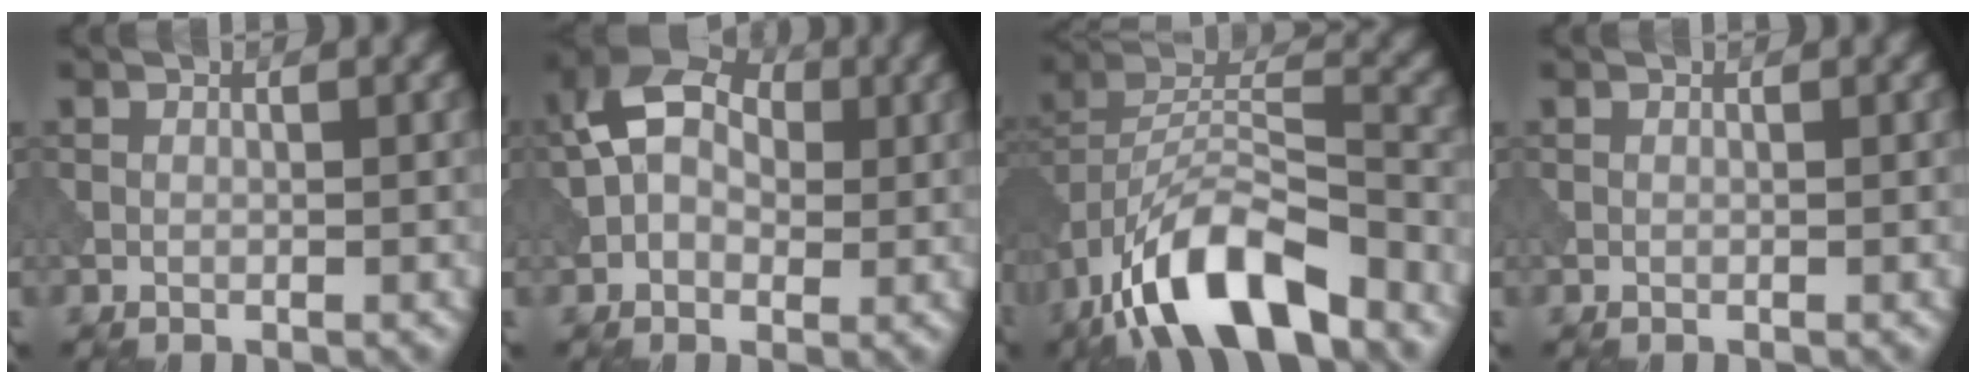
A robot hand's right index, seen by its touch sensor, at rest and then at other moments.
{"total": 7.6, "force": [1.1, 5.3, 5.4], "torque": [-0.099, 0.030, 0.001]}
{"total": 11.3, "force": [-7.5, 4.0, 7.4], "torque": [-0.128, 0.011, -0.147]}
{"total": 0.0}